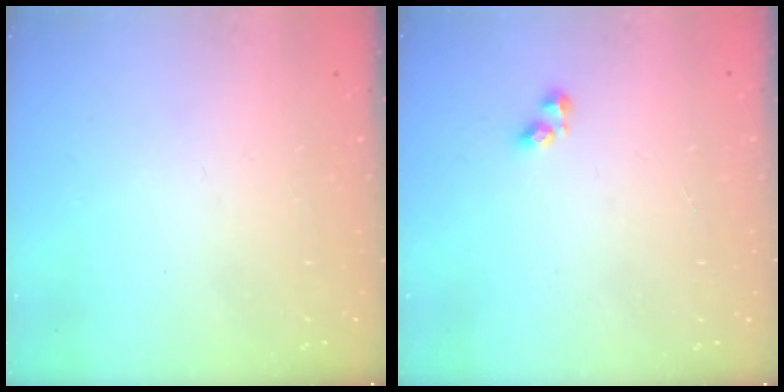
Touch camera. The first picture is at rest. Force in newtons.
{"total": 2.8, "press": 2.8, "slide": 0.6}